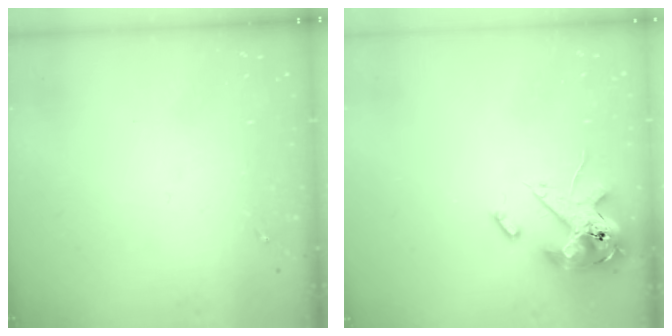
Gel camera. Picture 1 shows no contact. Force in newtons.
{"total": 14.8, "press": 14.5, "slide": 2.9}